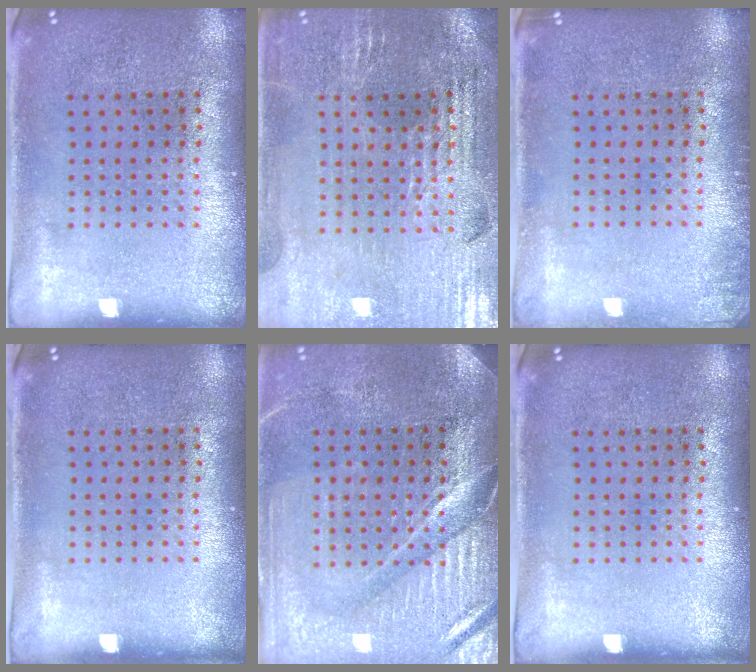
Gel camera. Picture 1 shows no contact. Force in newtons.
{"total": 2.8, "press": 2.8, "slide": 0.4}
{"total": 1.0, "press": 1.0, "slide": 0.2}
{"total": 0.0}
{"total": 4.0, "press": 3.7, "slide": 1.6}
{"total": 0.0}